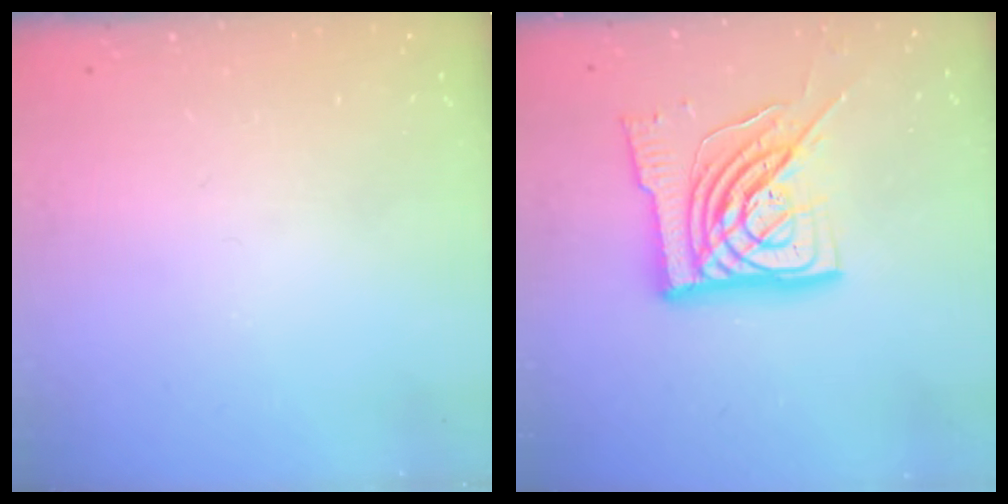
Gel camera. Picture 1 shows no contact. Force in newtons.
{"total": 18.2, "press": 18.1, "slide": 1.9}